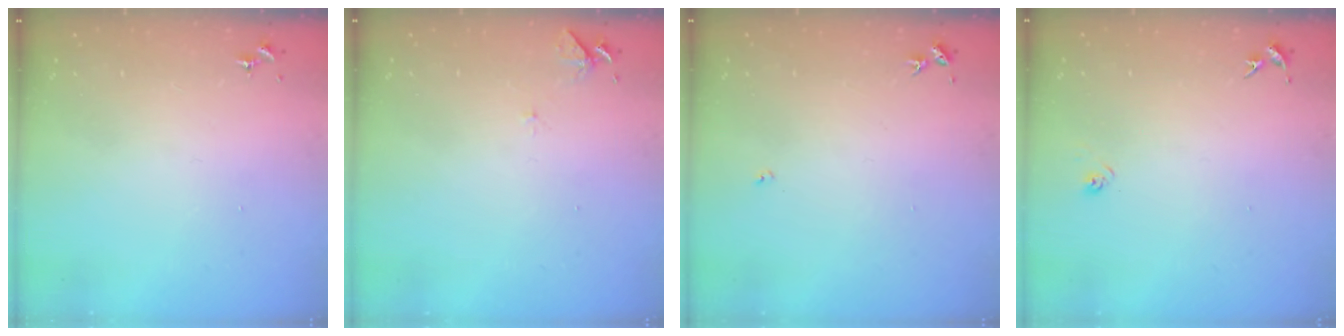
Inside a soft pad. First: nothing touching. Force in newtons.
{"total": 6.2, "press": 6.2, "slide": 0.6}
{"total": 3.0, "press": 3.0, "slide": 0.4}
{"total": 3.3, "press": 3.2, "slide": 0.8}